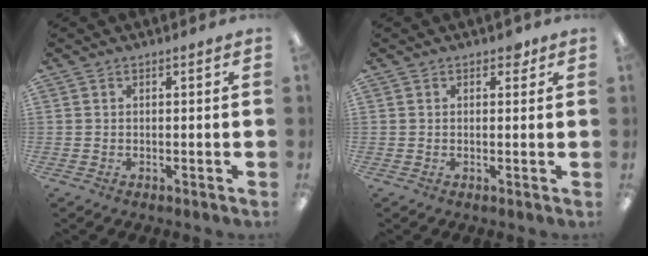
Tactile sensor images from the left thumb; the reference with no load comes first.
{"total": 2.0, "force": [1.2, 1.2, 1.1], "torque": [-0.006, -0.003, 0.017]}